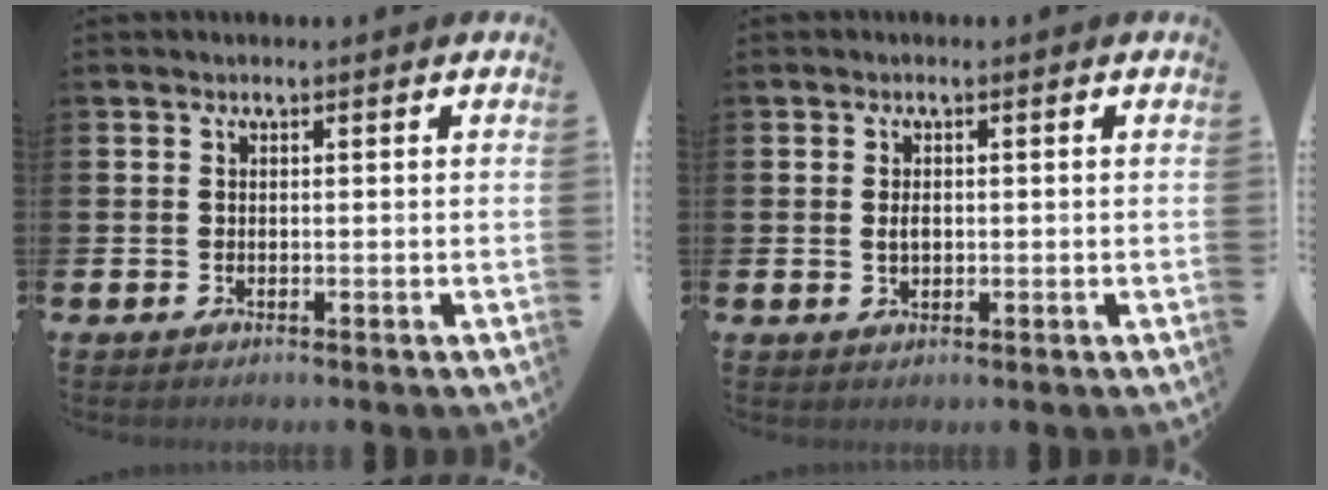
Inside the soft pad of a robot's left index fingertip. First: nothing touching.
{"total": 1.4, "force": [0.1, 0.9, 1.1], "torque": [-0.019, 0.006, 0.000]}